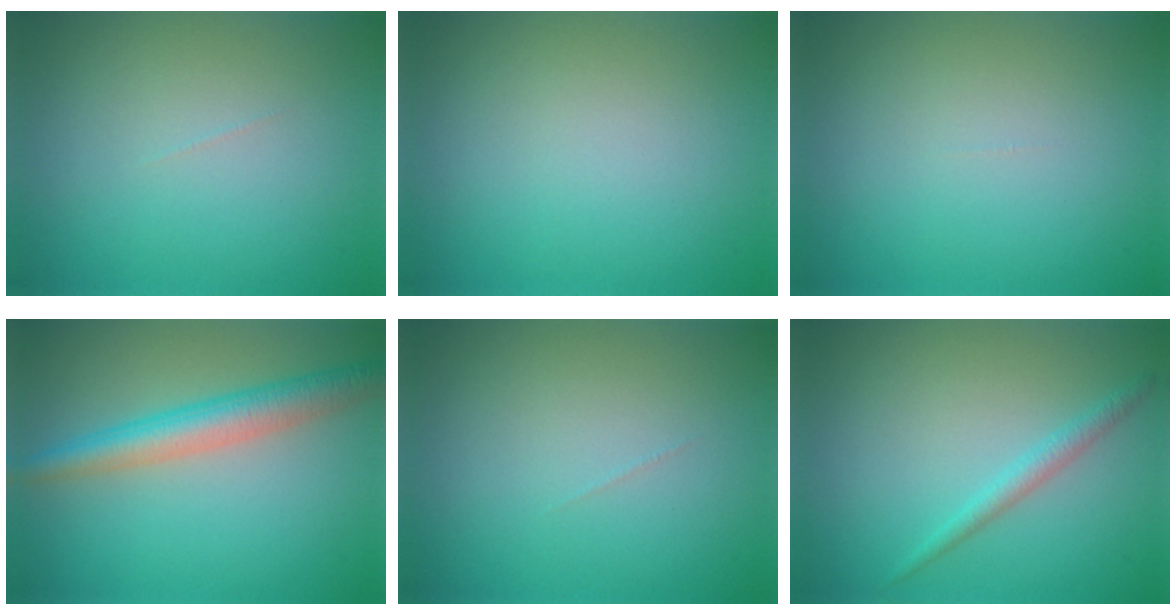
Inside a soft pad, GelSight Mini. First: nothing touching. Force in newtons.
{"total": 0.0}
{"total": 0.0}
{"total": 4.6, "press": 4.6, "slide": 0.1}
{"total": 0.0}
{"total": 1.6, "press": 1.6, "slide": 0.1}